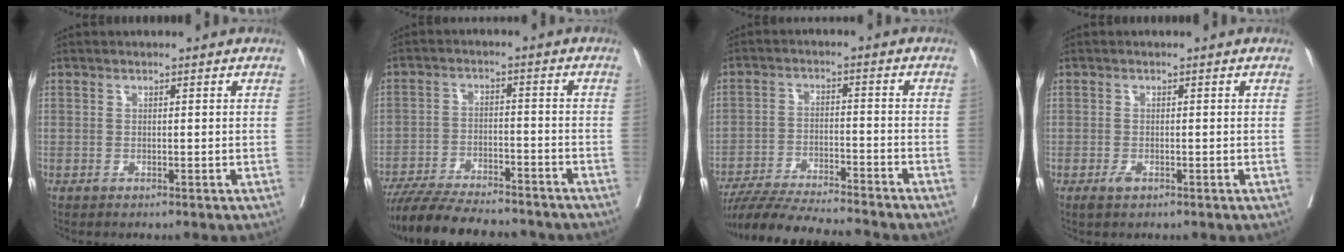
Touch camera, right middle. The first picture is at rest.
{"total": 16.7, "force": [-14.8, 3.1, 7.2], "torque": [-0.130, -0.014, -0.221]}
{"total": 13.9, "force": [-12.7, 0.1, 5.6], "torque": [-0.085, -0.016, -0.207]}
{"total": 1.3, "force": [-0.7, 0.5, 0.9], "torque": [-0.016, -0.001, -0.008]}